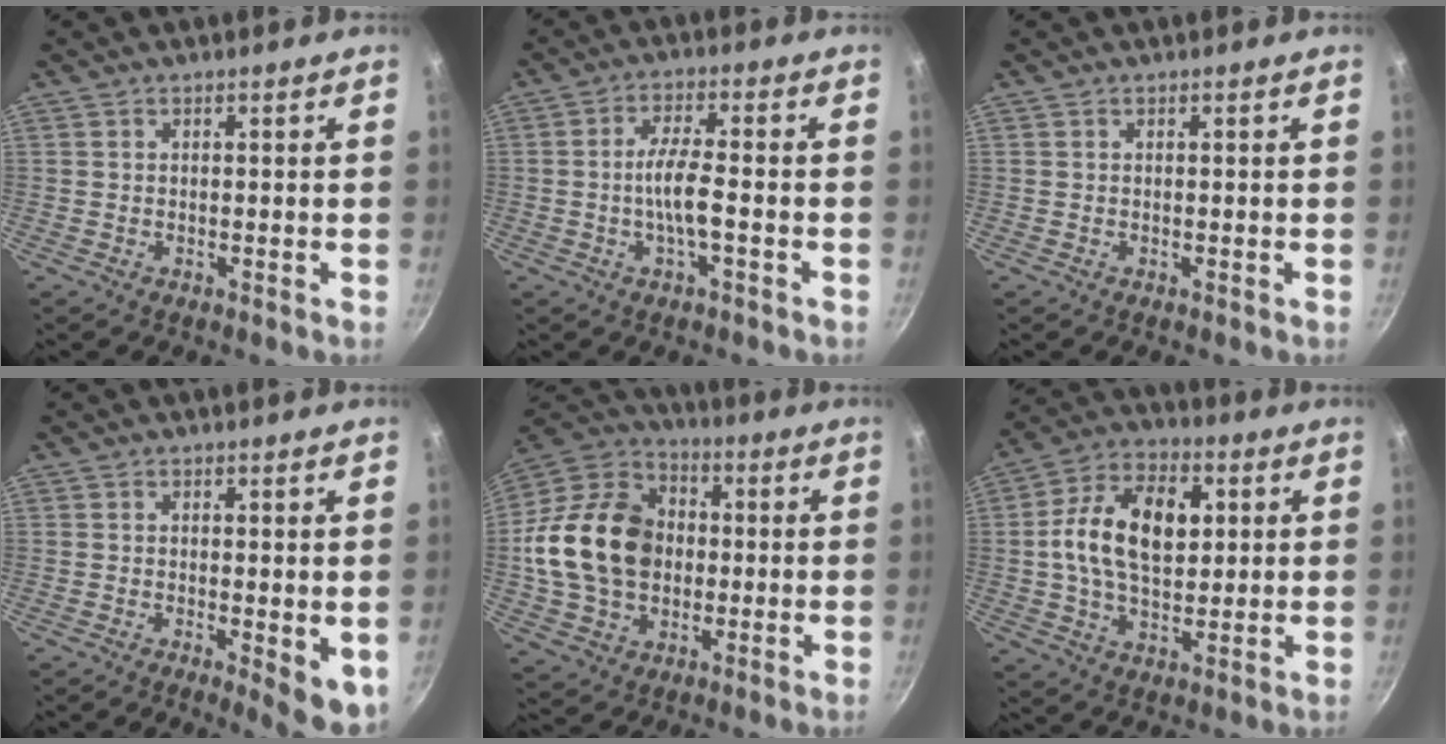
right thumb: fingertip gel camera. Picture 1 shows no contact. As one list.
[{"total": 6.0, "force": [-1.6, 1.3, 5.6], "torque": [-0.110, 0.017, -0.036]}, {"total": 0.0}, {"total": 6.0, "force": [-0.8, 1.9, 5.6], "torque": [-0.058, -0.008, -0.006]}, {"total": 20.6, "force": [-0.1, 15.8, 13.2], "torque": [-0.217, 0.029, -0.006]}, {"total": 15.8, "force": [2.5, 9.9, 12.1], "torque": [-0.188, 0.011, 0.030]}]